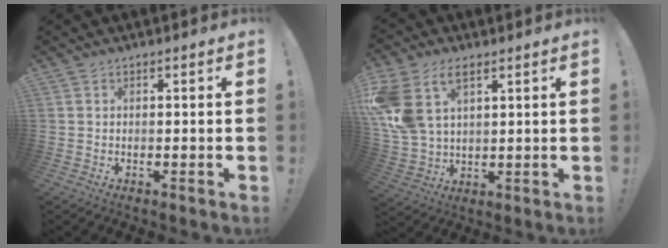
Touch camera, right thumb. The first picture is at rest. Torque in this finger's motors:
{"motor_torque": [1.37, 2.04, 1.65, 0.41, 0.59]}